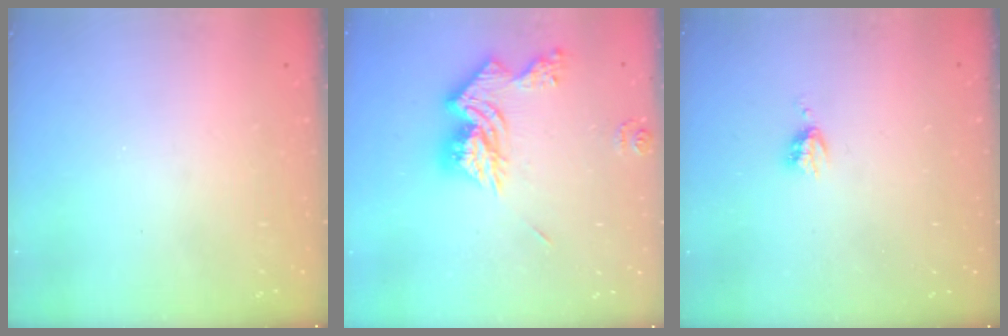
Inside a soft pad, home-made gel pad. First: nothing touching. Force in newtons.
{"total": 15.1, "press": 15.0, "slide": 1.7}
{"total": 3.3, "press": 3.3, "slide": 0.5}